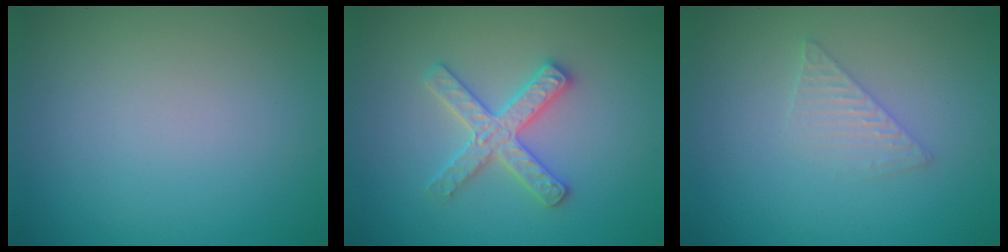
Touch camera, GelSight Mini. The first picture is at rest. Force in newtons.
{"total": 2.9, "press": 2.9, "slide": 0.5}
{"total": 1.6, "press": 1.6, "slide": 0.1}